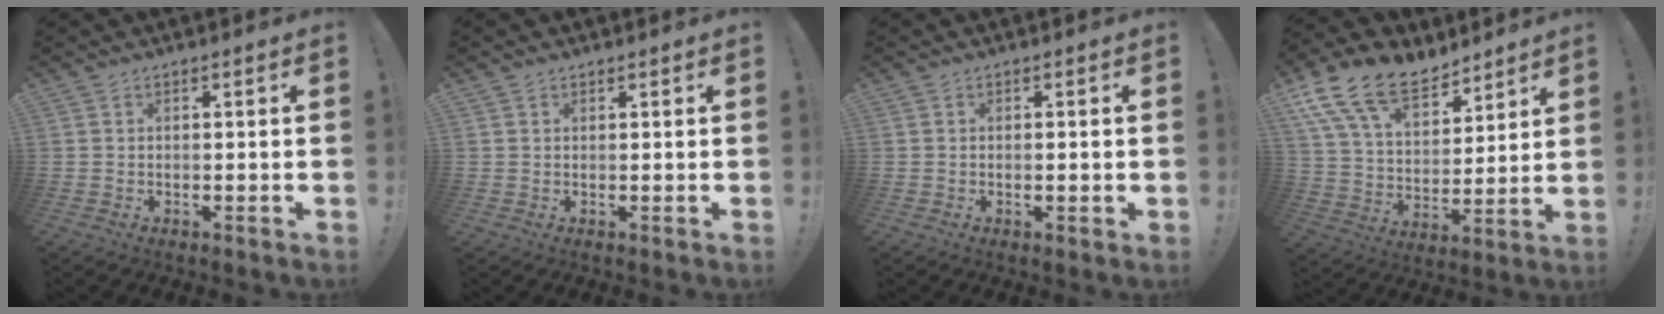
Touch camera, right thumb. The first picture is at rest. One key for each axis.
{"total": 0.7, "fx": 0.5, "fy": 0.4, "fz": 0.1, "tx": 0.002, "ty": -0.002, "tz": 0.010}
{"total": 1.3, "fx": -0.2, "fy": 0.2, "fz": 1.2, "tx": -0.019, "ty": -0.001, "tz": -0.003}
{"total": 17.7, "fx": 11.9, "fy": 9.8, "fz": 8.8, "tx": -0.163, "ty": -0.073, "tz": 0.222}